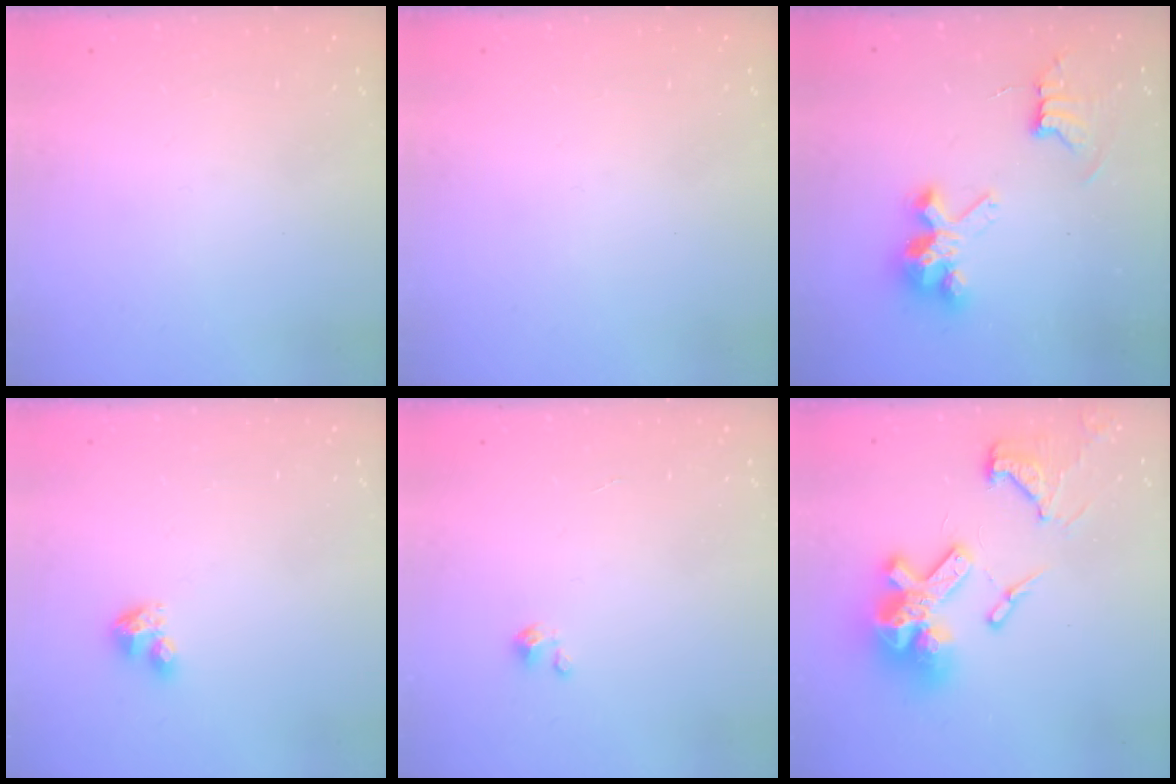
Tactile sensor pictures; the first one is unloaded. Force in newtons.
{"total": 0.0}
{"total": 8.7, "press": 8.7, "slide": 0.7}
{"total": 3.6, "press": 3.6, "slide": 0.2}
{"total": 1.3, "press": 1.3, "slide": 0.1}
{"total": 23.0, "press": 22.8, "slide": 2.4}